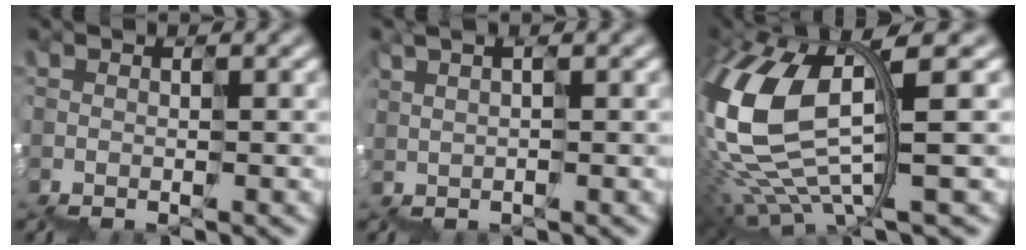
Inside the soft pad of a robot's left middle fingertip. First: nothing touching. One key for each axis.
{"total": 2.5, "fx": 1.0, "fy": 1.0, "fz": 2.0, "tx": -0.001, "ty": 0.017, "tz": 0.016}
{"total": 8.6, "fx": 1.7, "fy": 3.4, "fz": 7.7, "tx": -0.202, "ty": -0.007, "tz": 0.046}